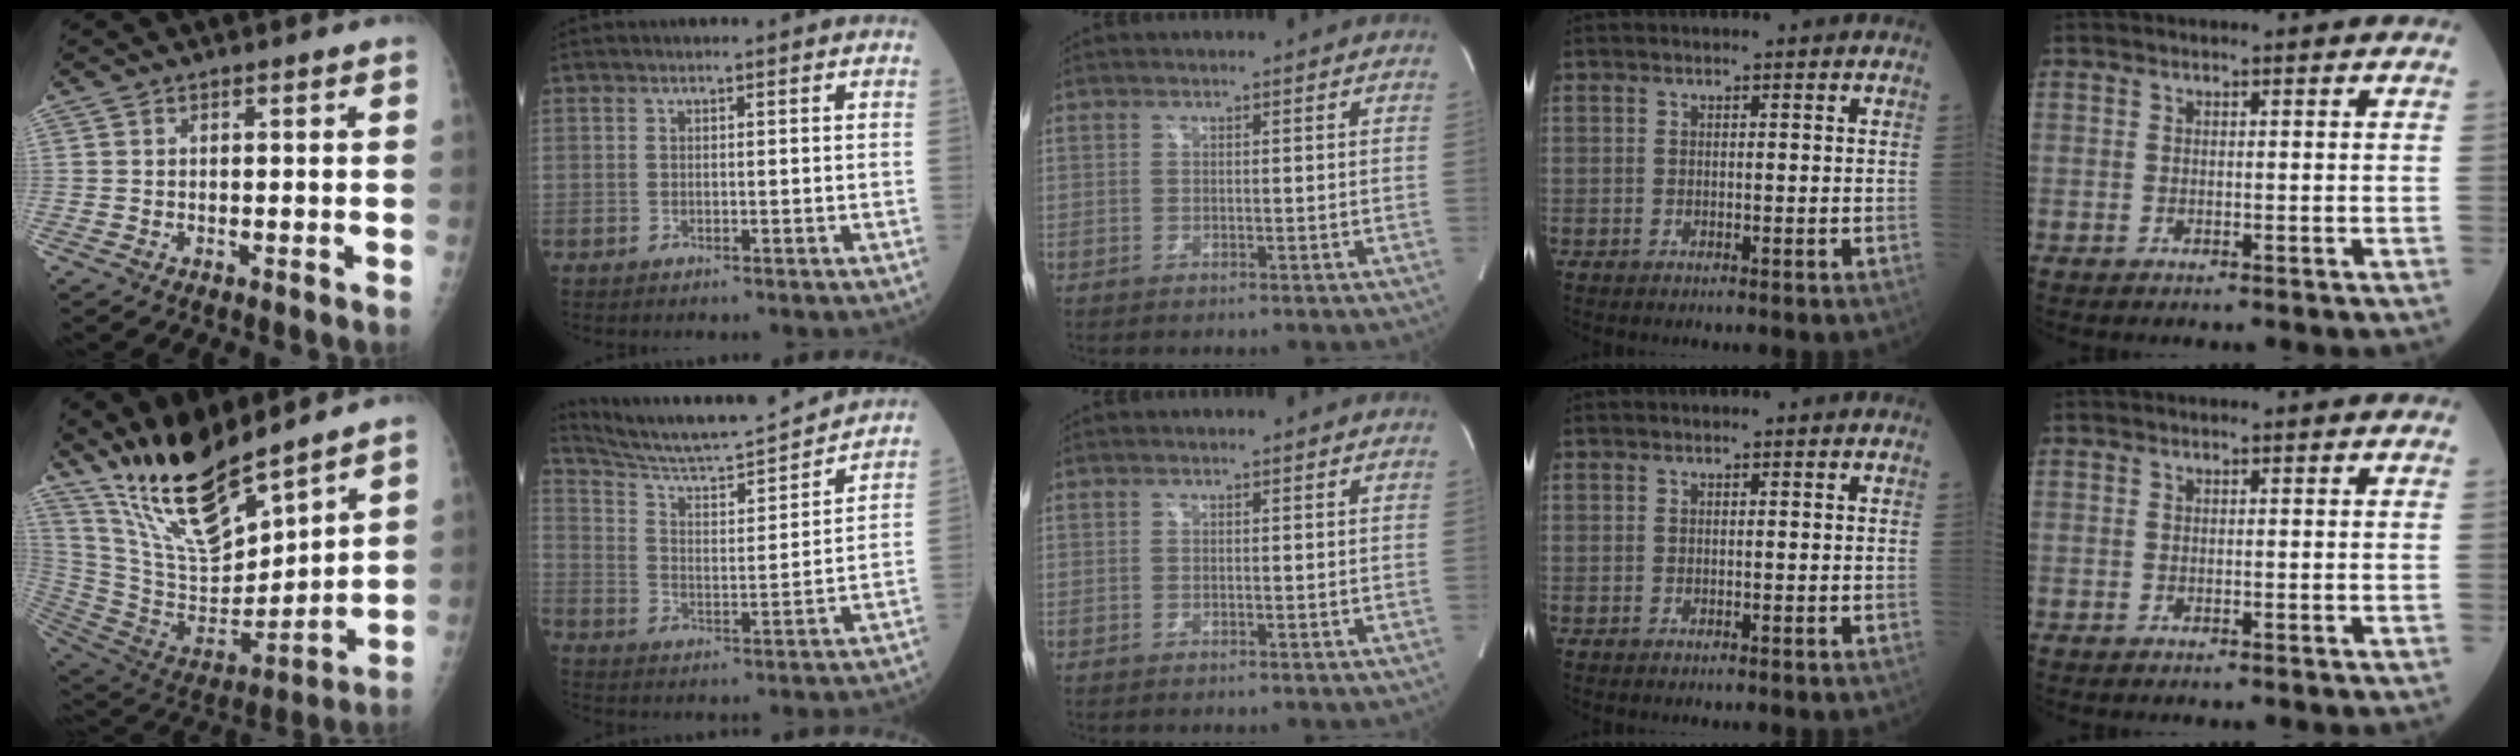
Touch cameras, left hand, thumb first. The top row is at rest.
{"thumb": {"total": 19.6, "force": [15.8, 5.1, 10.4], "torque": [-0.153, -0.096, 0.307]}, "index": {"total": 17.2, "force": [16.4, -0.7, 5.1], "torque": [-0.099, -0.017, 0.253]}}